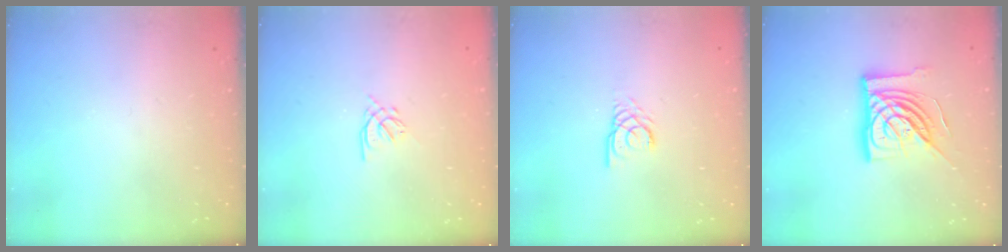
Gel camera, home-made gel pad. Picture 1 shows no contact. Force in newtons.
{"total": 1.2, "press": 1.1, "slide": 0.5}
{"total": 2.7, "press": 2.7, "slide": 0.2}
{"total": 15.7, "press": 15.7, "slide": 1.5}